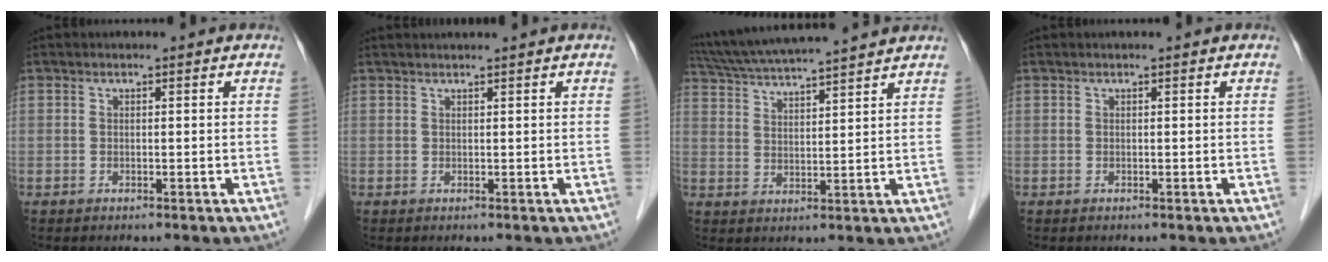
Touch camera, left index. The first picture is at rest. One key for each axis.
{"total": 2.0, "fx": 1.8, "fy": -0.5, "fz": 0.8, "tx": -0.005, "ty": 0.017, "tz": 0.035}
{"total": 15.2, "fx": 13.6, "fy": -0.1, "fz": 6.6, "tx": -0.129, "ty": 0.034, "tz": 0.215}
{"total": 0.0}